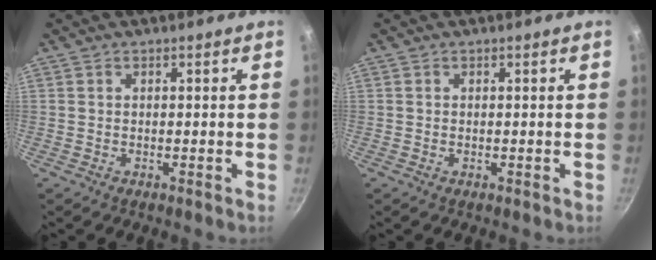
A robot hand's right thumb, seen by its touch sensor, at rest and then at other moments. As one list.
[{"total": 0.0}]